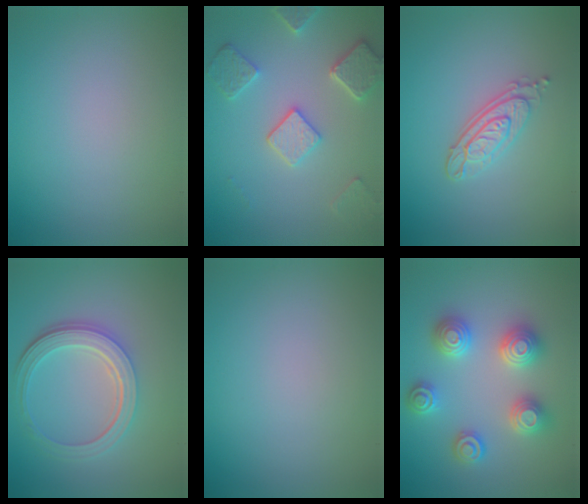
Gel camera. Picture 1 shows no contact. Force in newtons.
{"total": 4.5, "press": 3.7, "slide": 2.6}
{"total": 3.3, "press": 2.7, "slide": 1.9}
{"total": 5.2, "press": 3.8, "slide": 3.5}
{"total": 0.0}
{"total": 4.8, "press": 4.7, "slide": 0.6}